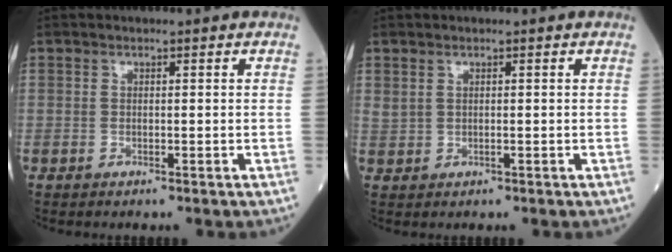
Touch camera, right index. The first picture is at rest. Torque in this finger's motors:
{"motor_torque": [0.30, 0.30, 0.04, 0.01]}